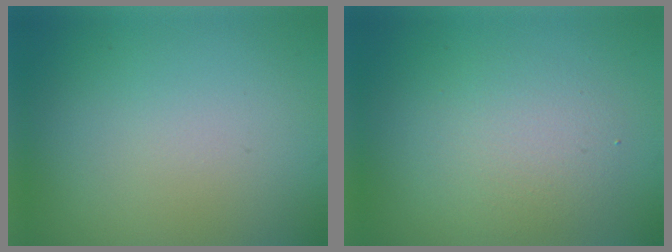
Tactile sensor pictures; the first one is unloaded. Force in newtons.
{"total": 3.0, "press": 3.0, "slide": 0.1}